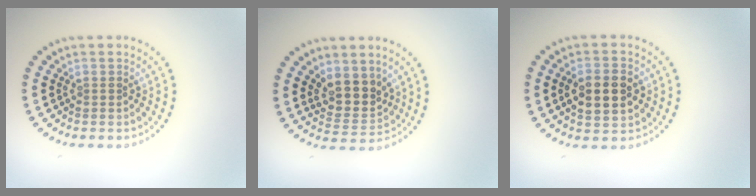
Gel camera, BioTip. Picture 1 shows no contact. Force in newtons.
{"total": 3.5, "press": 3.0, "slide": 1.8}
{"total": 4.5, "press": 4.5, "slide": 0.3}